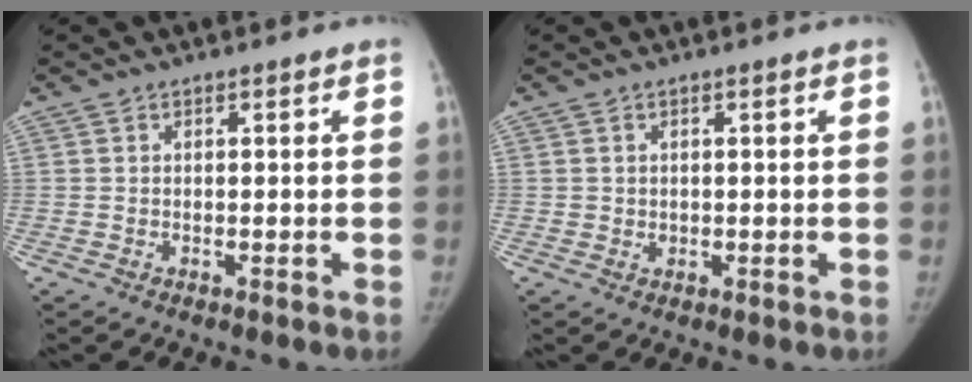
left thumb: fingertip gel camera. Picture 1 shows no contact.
{"total": 1.1, "force": [0.0, 1.1, 0.2], "torque": [0.005, 0.001, 0.003]}